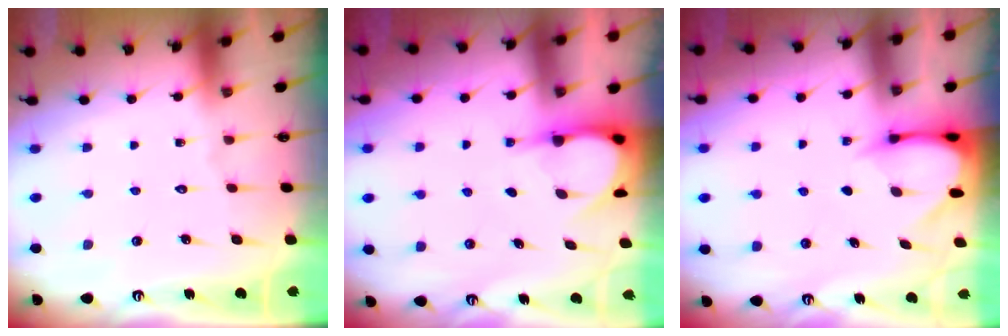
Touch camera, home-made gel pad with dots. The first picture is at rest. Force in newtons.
{"total": 4.2, "press": 4.2, "slide": 0.4}
{"total": 3.4, "press": 3.4, "slide": 0.3}